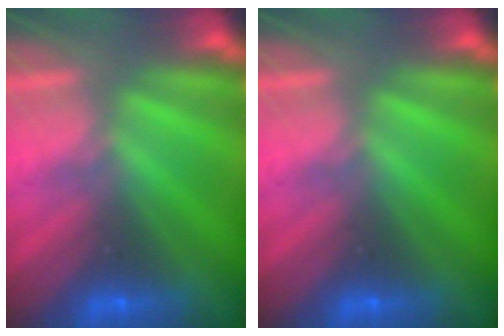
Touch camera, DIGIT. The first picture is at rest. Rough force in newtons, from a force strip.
{"total": 0.0}